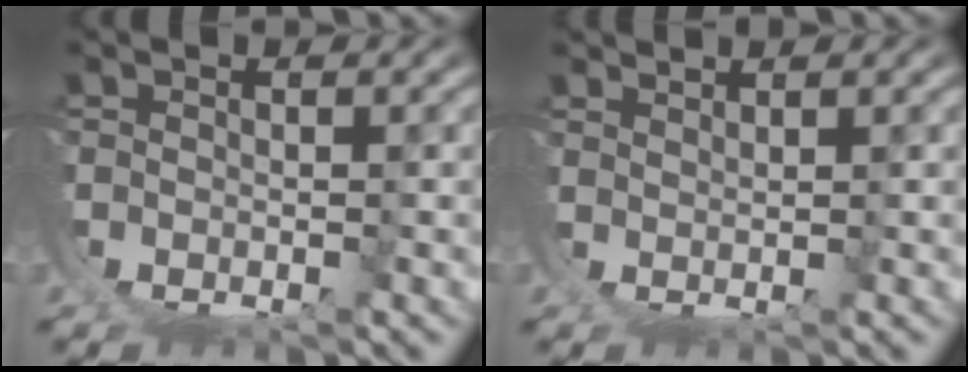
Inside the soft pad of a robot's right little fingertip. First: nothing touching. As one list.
[{"total": 1.9, "force": [1.5, -1.2, -0.1], "torque": [0.008, -0.001, 0.033]}]